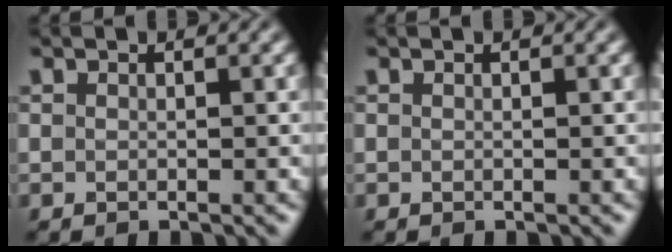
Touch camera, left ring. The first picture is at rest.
{"total": 0.0}